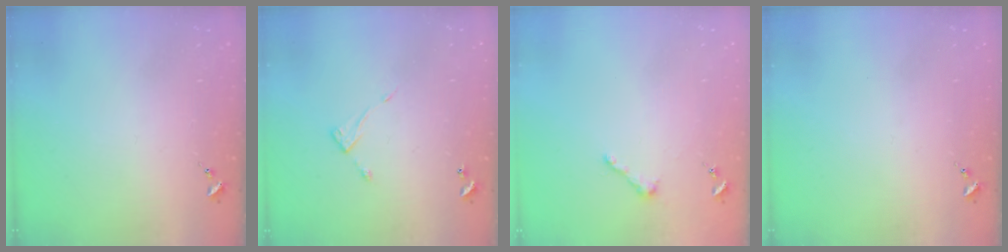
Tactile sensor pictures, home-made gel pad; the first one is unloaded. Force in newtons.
{"total": 5.1, "press": 5.1, "slide": 0.4}
{"total": 3.9, "press": 3.9, "slide": 0.3}
{"total": 0.0}